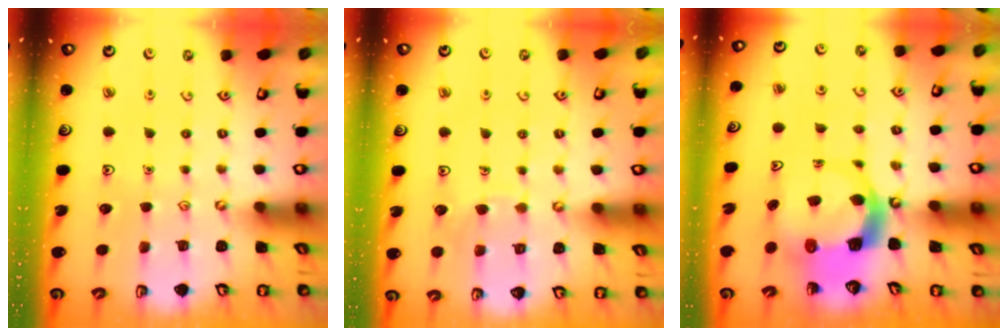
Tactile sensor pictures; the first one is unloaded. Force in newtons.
{"total": 5.0, "press": 5.0, "slide": 0.5}
{"total": 7.2, "press": 7.2, "slide": 1.0}